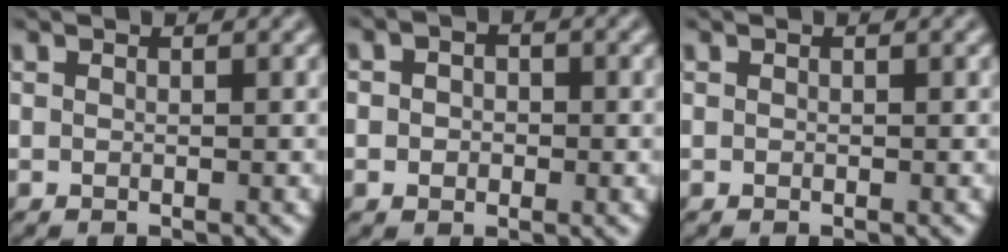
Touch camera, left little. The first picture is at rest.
{"total": 3.0, "force": [0.2, 2.4, 1.8], "torque": [-0.020, 0.013, -0.023]}
{"total": 0.0}